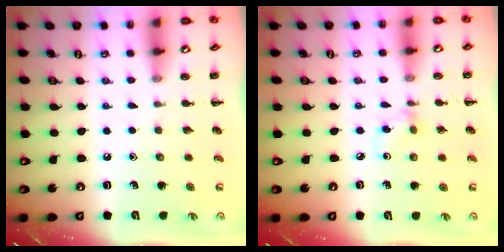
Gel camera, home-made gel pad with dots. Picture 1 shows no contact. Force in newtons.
{"total": 3.5, "press": 3.2, "slide": 1.4}